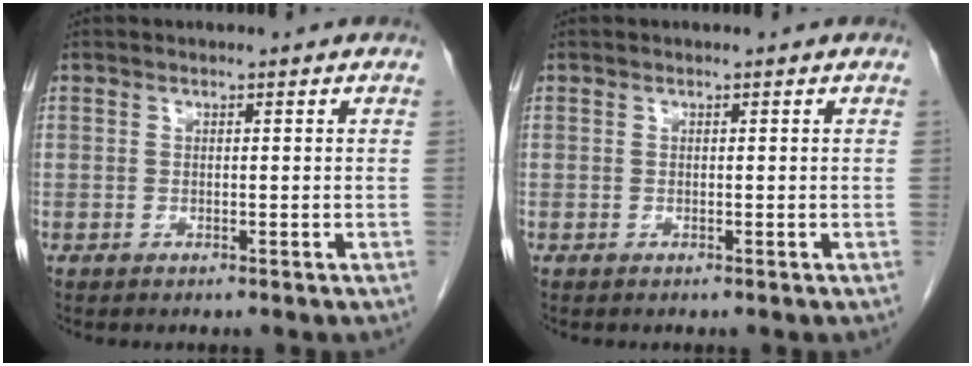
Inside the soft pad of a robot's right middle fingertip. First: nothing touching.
{"total": 0.0}